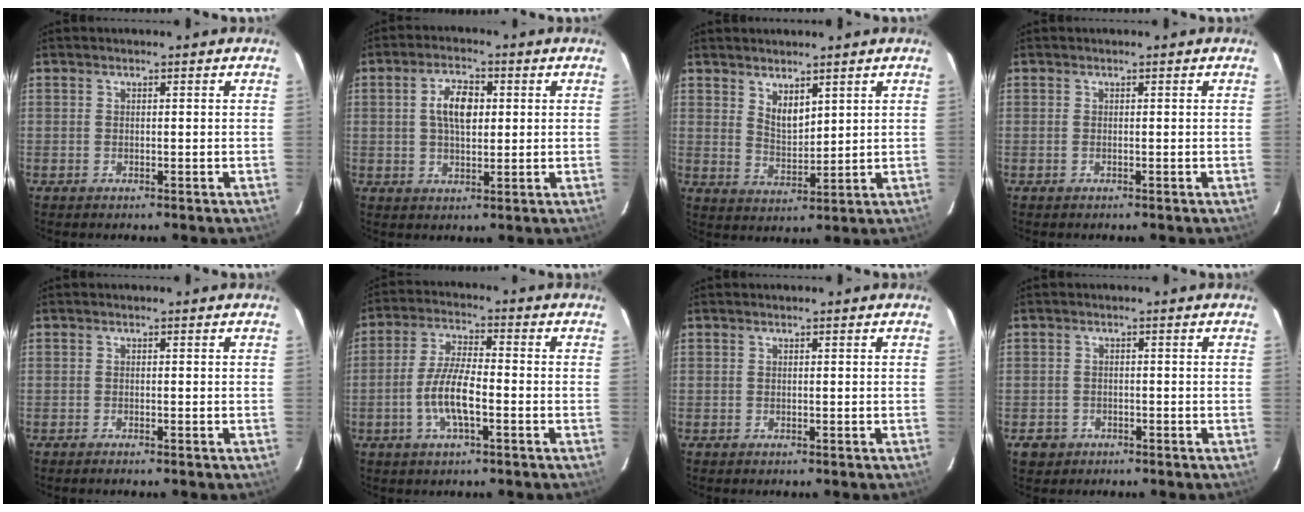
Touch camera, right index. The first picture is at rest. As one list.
[{"total": 6.6, "force": [1.2, 3.4, 5.5], "torque": [-0.100, 0.013, 0.023]}, {"total": 4.9, "force": [3.4, 2.1, 2.8], "torque": [-0.044, -0.004, 0.064]}, {"total": 0.0}, {"total": 0.7, "force": [-0.7, 0.0, 0.2], "torque": [-0.002, -0.003, -0.013]}, {"total": 8.2, "force": [-2.8, 2.2, 7.4], "torque": [-0.153, 0.004, -0.054]}, {"total": 0.0}, {"total": 3.1, "force": [-1.5, 2.7, 0.4], "torque": [-0.018, 0.003, -0.022]}]